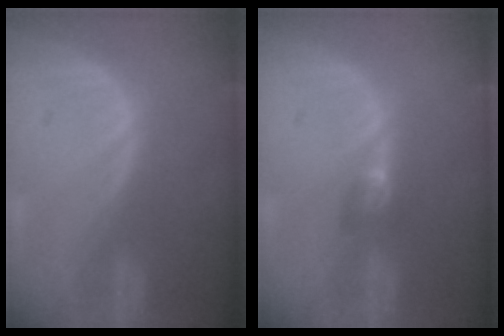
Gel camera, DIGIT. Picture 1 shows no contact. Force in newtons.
{"total": 3.0, "press": 2.5, "slide": 1.7}